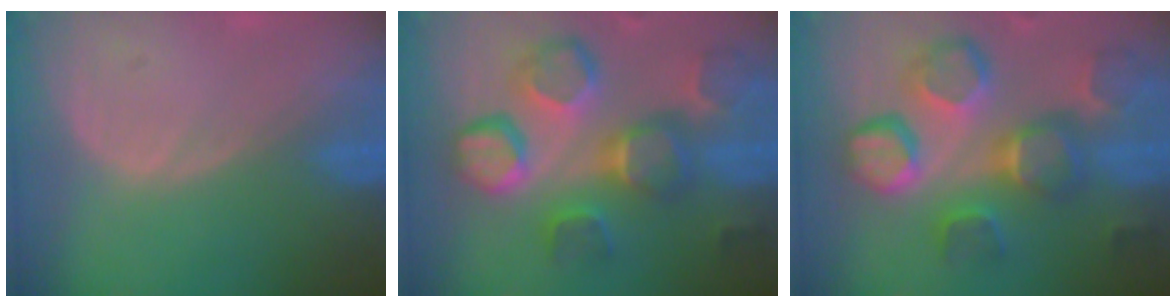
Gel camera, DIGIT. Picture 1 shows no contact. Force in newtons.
{"total": 12.5, "press": 11.1, "slide": 5.8}
{"total": 12.5, "press": 11.1, "slide": 5.8}